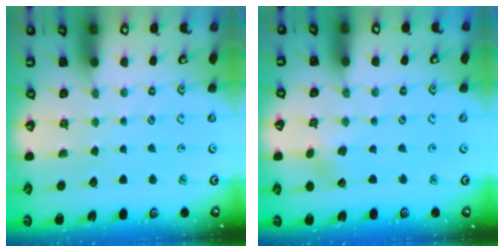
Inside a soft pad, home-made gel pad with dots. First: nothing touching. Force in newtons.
{"total": 2.1, "press": 2.0, "slide": 0.3}